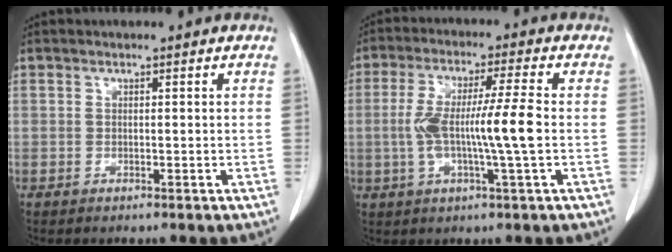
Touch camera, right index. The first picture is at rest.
{"total": 10.0, "force": [-0.9, -0.2, 10.0], "torque": [-0.193, 0.007, -0.020]}